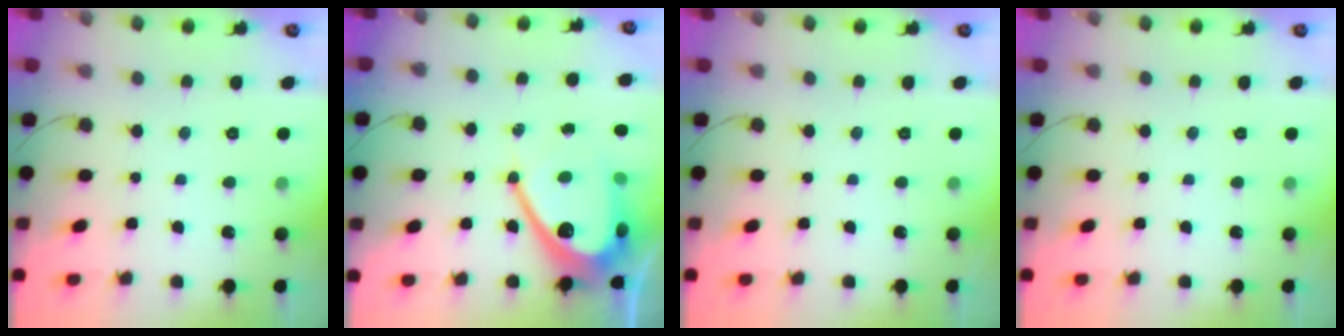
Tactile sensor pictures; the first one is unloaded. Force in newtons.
{"total": 15.5, "press": 15.4, "slide": 1.5}
{"total": 0.0}
{"total": 0.0}